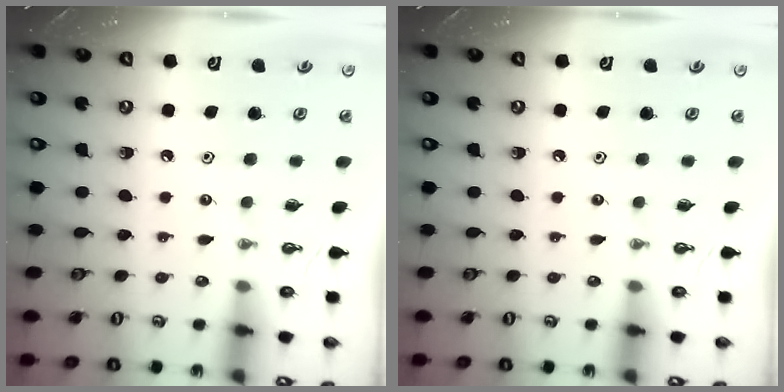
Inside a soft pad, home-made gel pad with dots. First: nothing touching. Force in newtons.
{"total": 0.0}